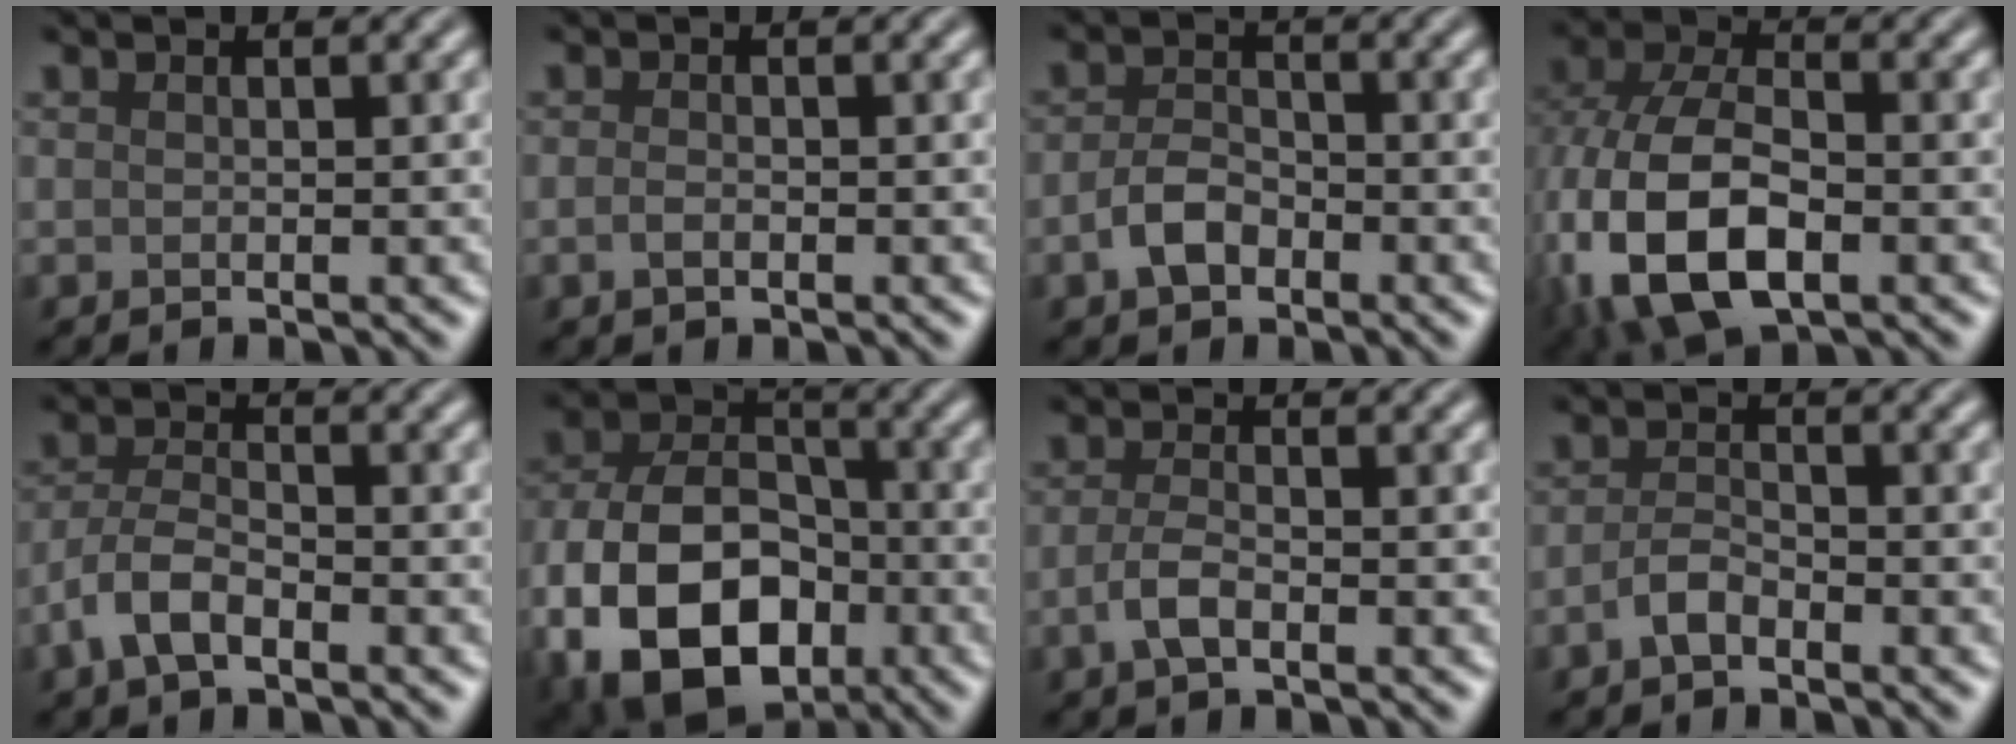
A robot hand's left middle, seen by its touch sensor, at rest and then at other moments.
{"total": 1.0, "force": [-0.4, 0.5, 0.7], "torque": [-0.016, 0.000, -0.009]}
{"total": 2.8, "force": [-1.3, 1.8, 1.7], "torque": [-0.034, 0.005, -0.030]}
{"total": 13.6, "force": [-3.8, 8.1, 10.2], "torque": [-0.236, -0.025, -0.064]}
{"total": 3.6, "force": [-2.0, 1.5, 2.5], "torque": [-0.051, 0.006, -0.047]}
{"total": 14.2, "force": [-5.6, 9.2, 9.3], "torque": [-0.179, -0.022, -0.110]}
{"total": 2.2, "force": [-0.9, 0.9, 1.8], "torque": [-0.040, 0.002, -0.023]}
{"total": 1.9, "force": [-1.2, 0.8, 1.3], "torque": [-0.028, 0.004, -0.027]}